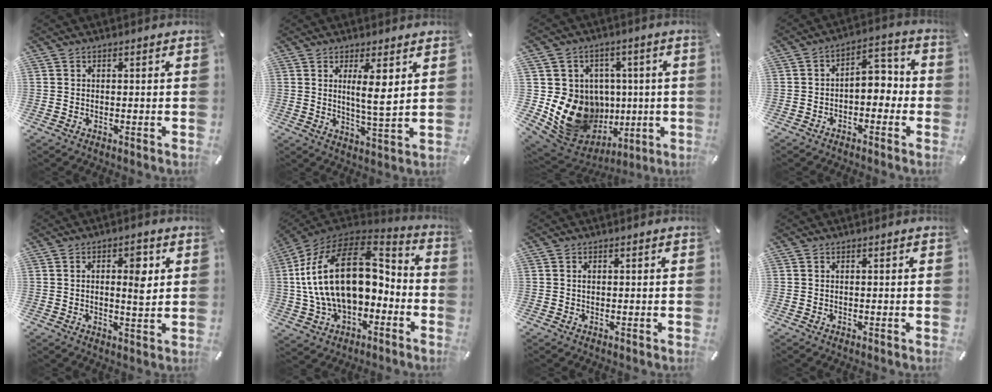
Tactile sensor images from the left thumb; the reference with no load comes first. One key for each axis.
{"total": 7.3, "fx": 2.3, "fy": 1.2, "fz": 6.8, "tx": -0.114, "ty": -0.014, "tz": 0.032}
{"total": 17.3, "fx": -2.3, "fy": 15.4, "fz": 7.6, "tx": -0.131, "ty": -0.004, "tz": -0.005}
{"total": 6.4, "fx": -0.7, "fy": 4.5, "fz": 4.5, "tx": -0.055, "ty": -0.001, "tz": -0.022}
{"total": 6.1, "fx": 1.6, "fy": 2.4, "fz": 5.4, "tx": -0.070, "ty": -0.011, "tz": 0.017}
{"total": 25.9, "fx": 2.5, "fy": 16.8, "fz": 19.6, "tx": -0.373, "ty": 0.000, "tz": 0.050}
{"total": 0.7, "fx": 0.1, "fy": 0.4, "fz": 0.5, "tx": -0.012, "ty": 0.000, "tz": 0.002}
{"total": 0.0}